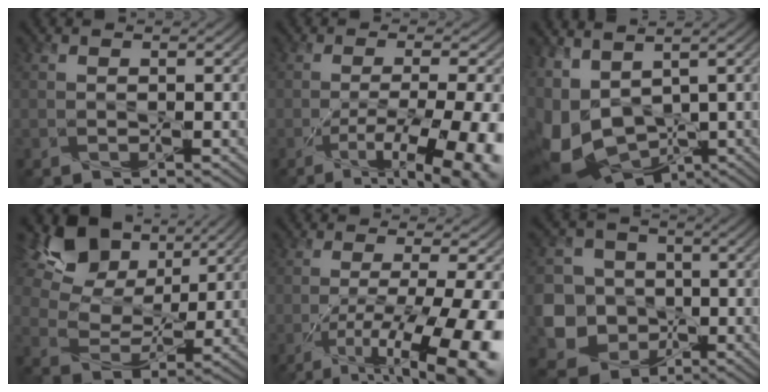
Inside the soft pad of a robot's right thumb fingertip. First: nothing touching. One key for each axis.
{"total": 11.1, "fx": -5.1, "fy": 2.7, "fz": 9.6, "tx": -0.129, "ty": -0.015, "tz": -0.068}
{"total": 11.2, "fx": -1.4, "fy": 7.3, "fz": 8.4, "tx": -0.201, "ty": -0.028, "tz": 0.002}
{"total": 12.9, "fx": 7.0, "fy": 8.1, "fz": 7.1, "tx": -0.163, "ty": 0.019, "tz": 0.118}
{"total": 13.8, "fx": -5.6, "fy": 3.5, "fz": 12.1, "tx": -0.185, "ty": -0.019, "tz": -0.076}
{"total": 9.9, "fx": -2.6, "fy": 9.2, "fz": 2.6, "tx": -0.087, "ty": -0.012, "tz": -0.081}